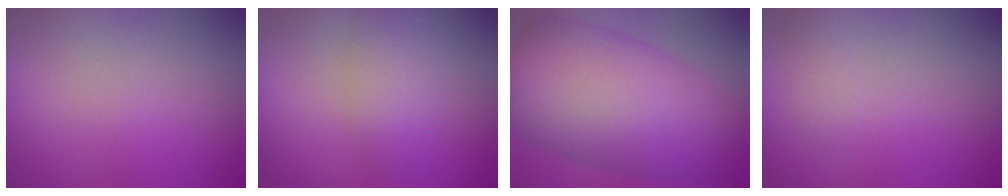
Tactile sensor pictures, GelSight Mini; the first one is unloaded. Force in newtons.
{"total": 3.3, "press": 3.3, "slide": 0.2}
{"total": 11.6, "press": 11.6, "slide": 0.3}
{"total": 1.2, "press": 1.2, "slide": 0.0}